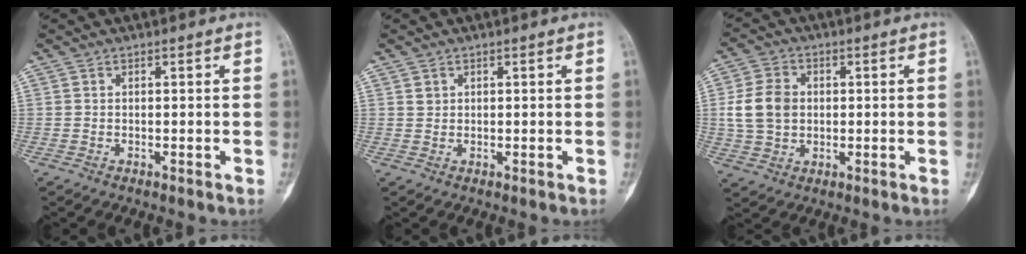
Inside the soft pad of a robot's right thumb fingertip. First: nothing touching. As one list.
[{"total": 1.0, "force": [0.5, 0.8, 0.2], "torque": [0.004, -0.002, 0.010]}, {"total": 8.6, "force": [0.7, 6.7, 5.3], "torque": [-0.091, 0.006, 0.014]}]